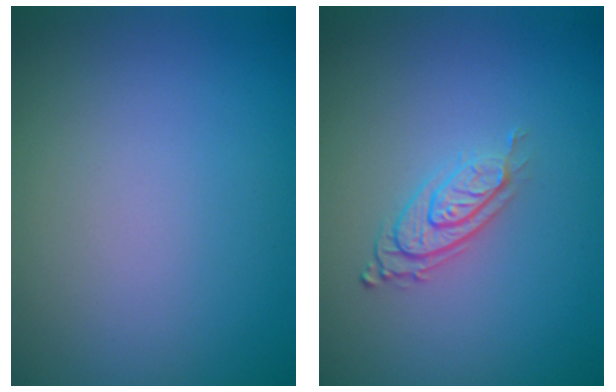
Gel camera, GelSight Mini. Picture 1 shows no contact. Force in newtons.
{"total": 2.9, "press": 1.9, "slide": 2.1}